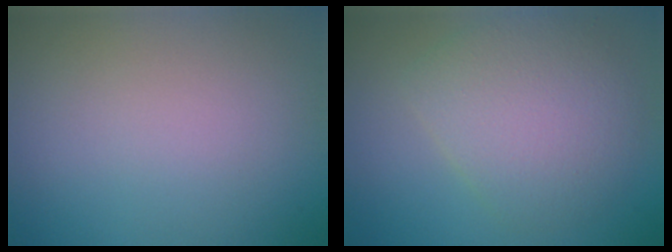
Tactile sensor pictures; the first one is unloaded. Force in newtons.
{"total": 5.3, "press": 5.3, "slide": 0.0}